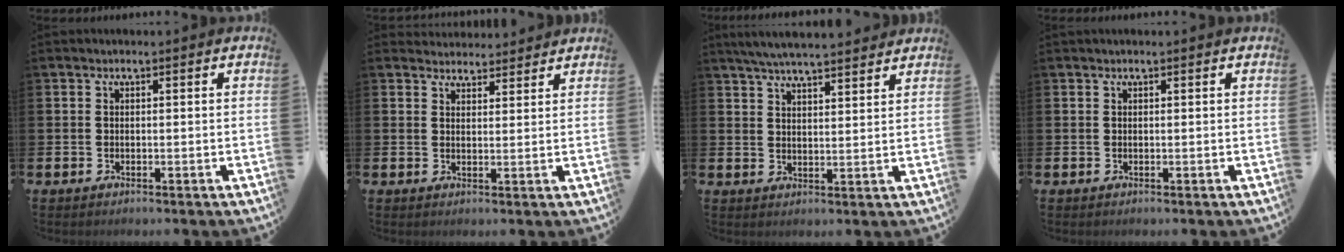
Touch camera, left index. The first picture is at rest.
{"total": 3.3, "force": [3.2, 0.9, -0.3], "torque": [0.001, -0.016, 0.058]}
{"total": 5.6, "force": [5.4, 0.3, 1.3], "torque": [-0.044, -0.020, 0.100]}
{"total": 0.0}